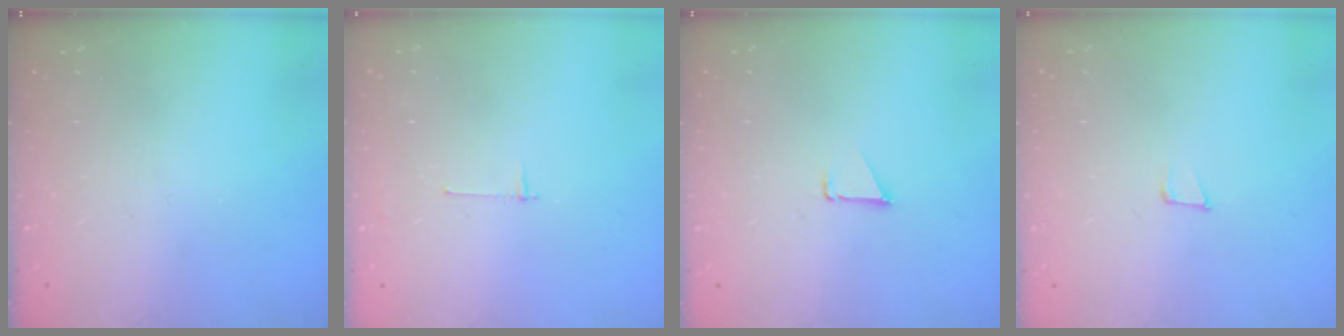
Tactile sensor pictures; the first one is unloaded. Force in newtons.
{"total": 2.7, "press": 2.7, "slide": 0.3}
{"total": 0.7, "press": 0.7, "slide": 0.1}
{"total": 4.9, "press": 4.7, "slide": 1.0}